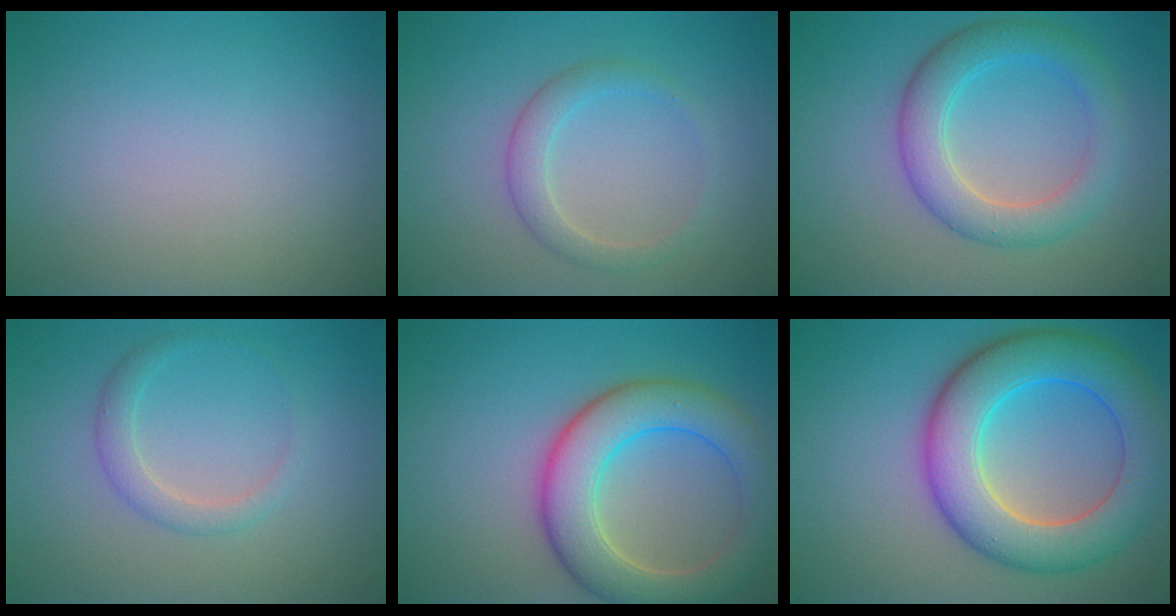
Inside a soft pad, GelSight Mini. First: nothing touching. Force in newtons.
{"total": 2.2, "press": 2.2, "slide": 0.1}
{"total": 4.9, "press": 4.9, "slide": 0.2}
{"total": 1.8, "press": 1.8, "slide": 0.1}
{"total": 7.5, "press": 7.5, "slide": 0.4}
{"total": 9.2, "press": 9.2, "slide": 0.2}